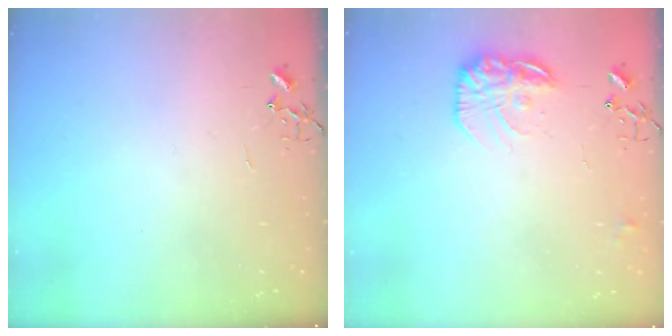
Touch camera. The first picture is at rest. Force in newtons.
{"total": 13.6, "press": 13.6, "slide": 0.7}